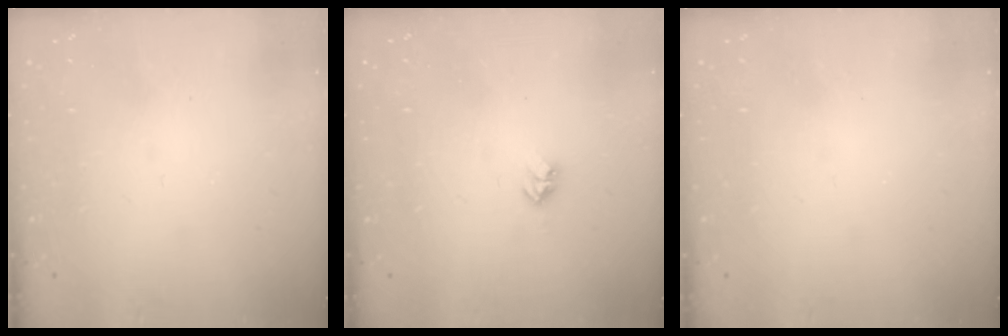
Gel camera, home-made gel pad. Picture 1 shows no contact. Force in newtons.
{"total": 2.9, "press": 2.8, "slide": 0.5}
{"total": 0.0}